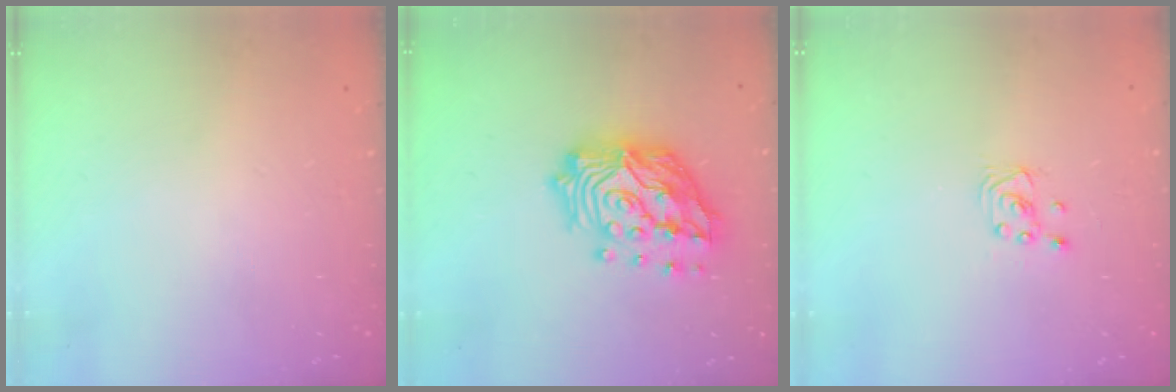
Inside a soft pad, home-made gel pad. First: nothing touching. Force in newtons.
{"total": 22.0, "press": 21.7, "slide": 3.4}
{"total": 1.6, "press": 1.6, "slide": 0.0}